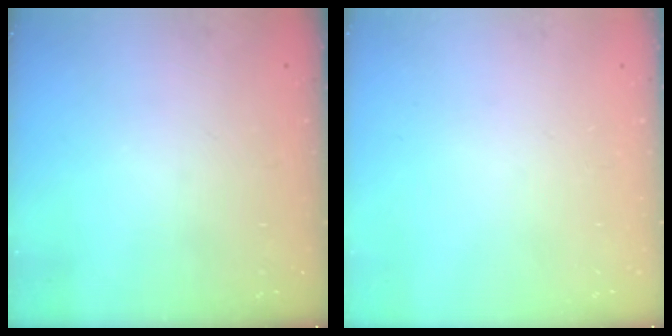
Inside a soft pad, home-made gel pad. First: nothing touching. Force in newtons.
{"total": 0.0}